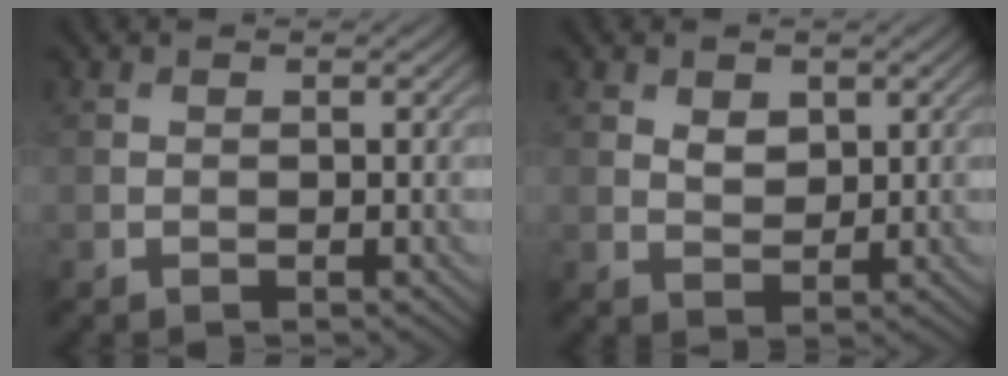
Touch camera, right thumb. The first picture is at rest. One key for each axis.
{"total": 2.2, "fx": 1.1, "fy": 1.4, "fz": 1.3, "tx": -0.029, "ty": -0.003, "tz": 0.023}